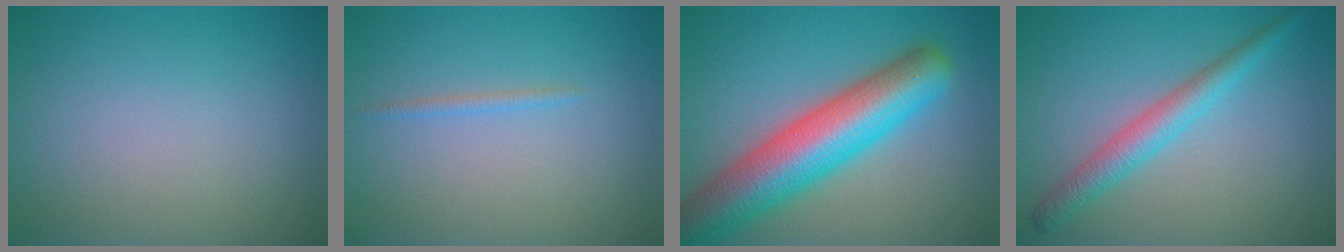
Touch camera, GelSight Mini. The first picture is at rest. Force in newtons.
{"total": 0.7, "press": 0.7, "slide": 0.1}
{"total": 10.3, "press": 10.3, "slide": 0.4}
{"total": 3.2, "press": 3.2, "slide": 0.1}